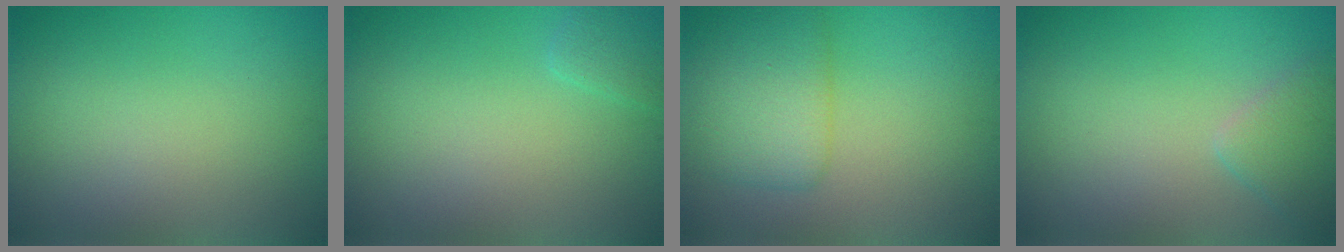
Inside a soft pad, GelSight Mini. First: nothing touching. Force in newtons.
{"total": 1.0, "press": 1.0, "slide": 0.1}
{"total": 3.7, "press": 3.7, "slide": 0.1}
{"total": 2.1, "press": 2.1, "slide": 0.1}